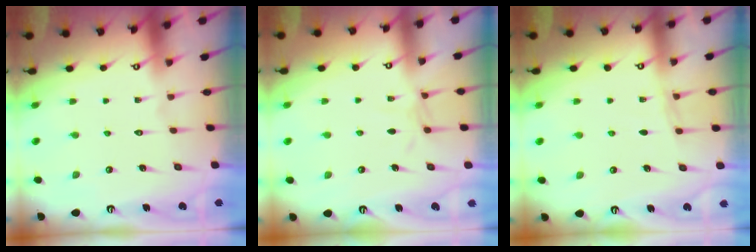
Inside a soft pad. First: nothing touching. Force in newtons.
{"total": 4.9, "press": 4.9, "slide": 0.5}
{"total": 4.8, "press": 4.8, "slide": 0.5}